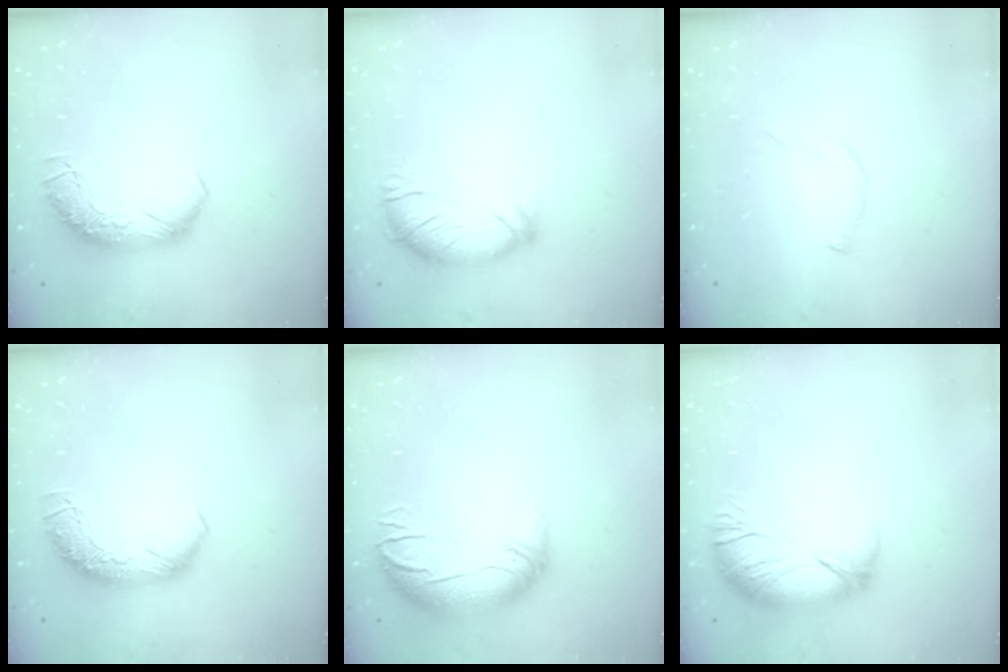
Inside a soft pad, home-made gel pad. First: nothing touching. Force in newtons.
{"total": 2.9, "press": 2.0, "slide": 2.0}
{"total": 6.0, "press": 5.9, "slide": 0.9}
{"total": 0.0}
{"total": 3.0, "press": 0.4, "slide": 2.9}
{"total": 2.6, "press": 1.6, "slide": 2.0}